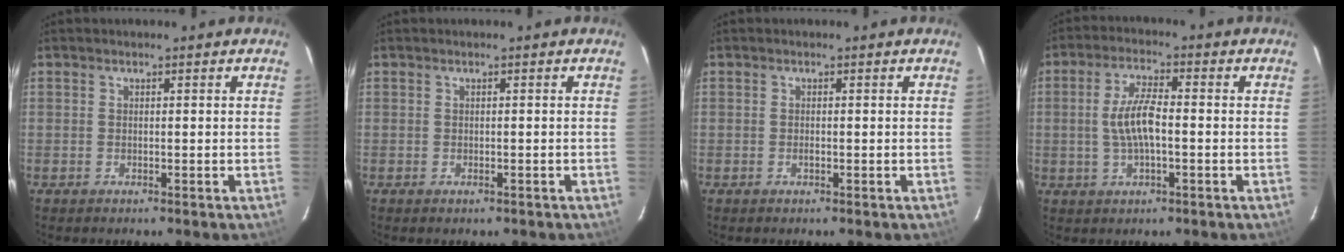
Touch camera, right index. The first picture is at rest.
{"total": 0.9, "force": [-0.6, 0.6, 0.4], "torque": [-0.007, -0.004, -0.005]}
{"total": 0.6, "force": [-0.3, 0.3, 0.4], "torque": [-0.007, 0.001, -0.006]}
{"total": 6.9, "force": [-0.8, 2.2, 6.5], "torque": [-0.126, 0.006, -0.014]}